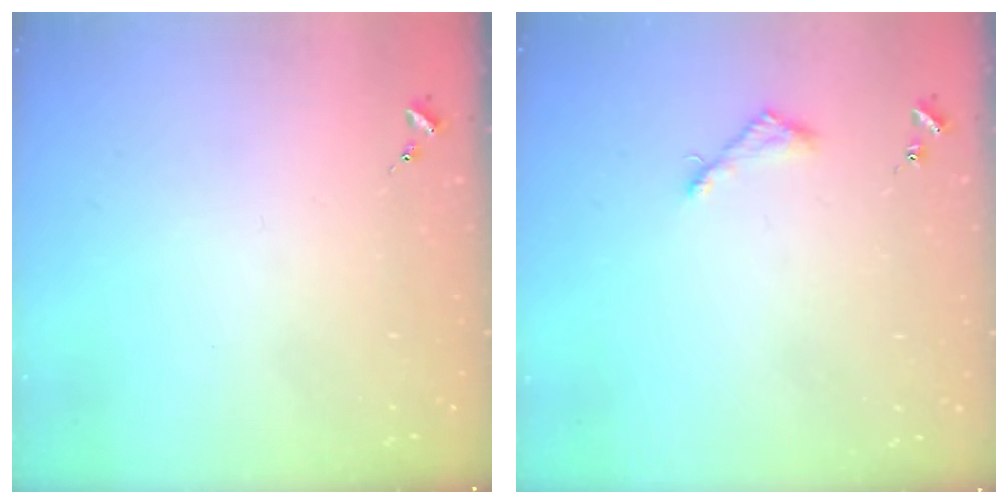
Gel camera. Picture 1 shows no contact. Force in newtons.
{"total": 3.9, "press": 3.9, "slide": 0.3}